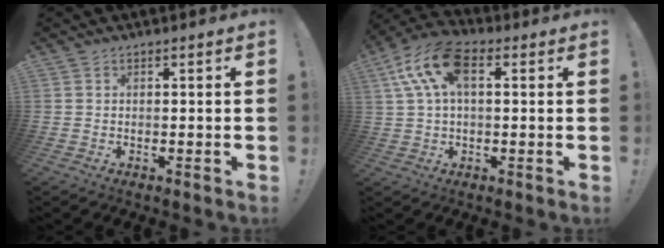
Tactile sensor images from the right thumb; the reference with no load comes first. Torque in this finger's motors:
{"motor_torque": [-0.09, 1.31, 0.56, -0.26, 0.20]}